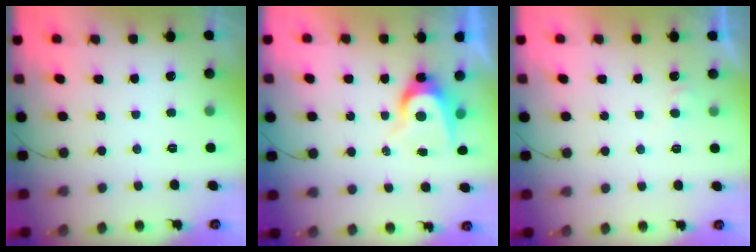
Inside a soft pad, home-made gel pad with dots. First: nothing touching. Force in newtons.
{"total": 7.4, "press": 7.4, "slide": 0.3}
{"total": 3.4, "press": 3.4, "slide": 0.3}